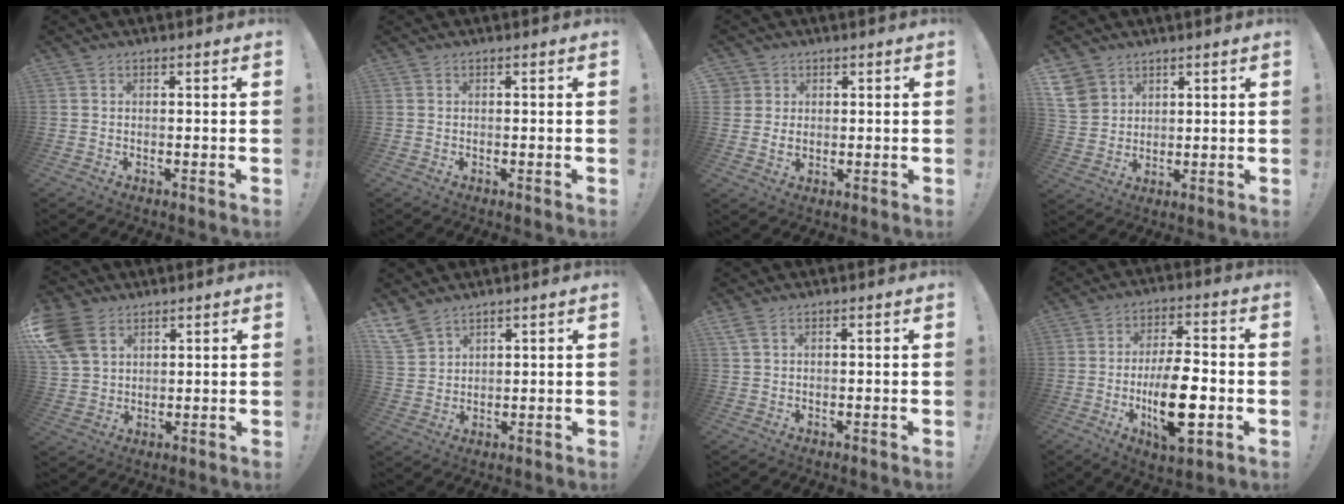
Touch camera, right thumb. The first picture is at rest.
{"total": 0.0}
{"total": 3.6, "force": [1.4, 3.2, 0.9], "torque": [-0.017, -0.004, 0.026]}
{"total": 7.9, "force": [4.3, 6.3, 2.1], "torque": [-0.034, -0.024, 0.090]}
{"total": 10.9, "force": [5.7, 7.4, 5.6], "torque": [-0.115, -0.017, 0.117]}
{"total": 6.8, "force": [5.5, 3.1, 2.4], "torque": [-0.055, -0.028, 0.111]}
{"total": 2.3, "force": [1.3, 1.0, 1.7], "torque": [-0.036, 0.003, 0.025]}
{"total": 15.2, "force": [-4.0, 6.4, 13.2], "torque": [-0.236, 0.009, -0.066]}